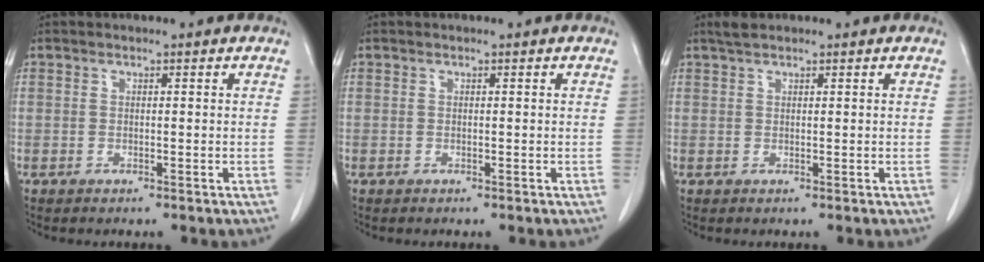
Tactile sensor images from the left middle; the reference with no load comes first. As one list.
[{"total": 0.0}, {"total": 1.8, "force": [1.5, 0.4, 0.9], "torque": [-0.023, 0.013, 0.031]}]